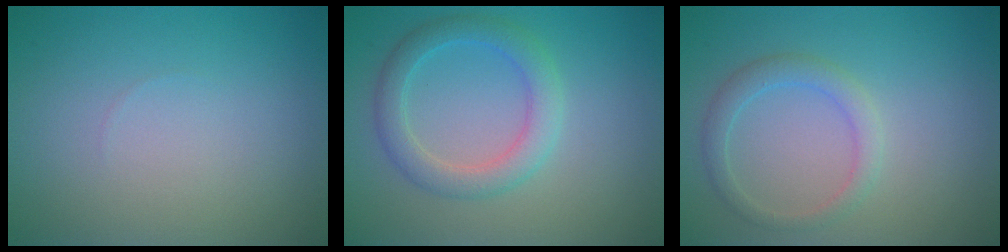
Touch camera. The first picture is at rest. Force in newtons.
{"total": 2.2, "press": 2.2, "slide": 0.3}
{"total": 2.2, "press": 2.2, "slide": 0.1}